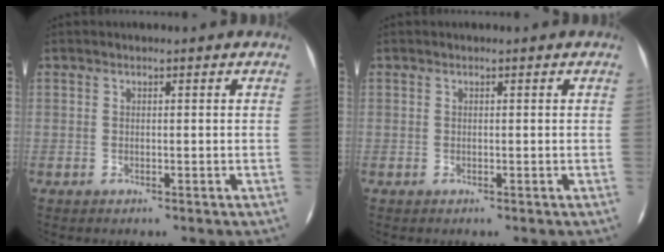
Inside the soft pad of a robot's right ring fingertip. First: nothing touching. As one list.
[{"total": 0.0}]